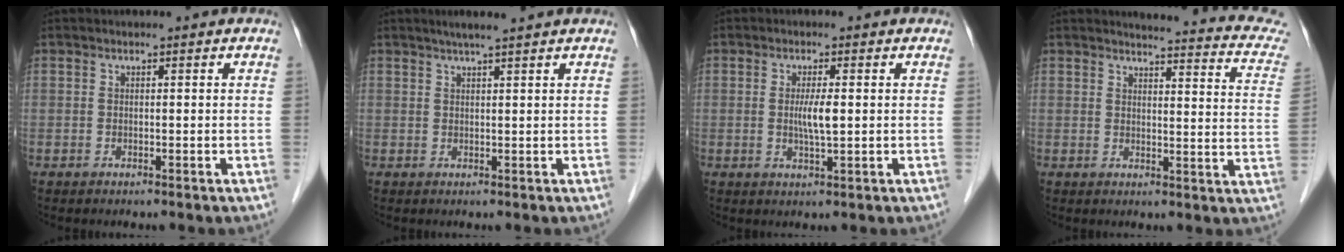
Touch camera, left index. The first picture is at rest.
{"total": 4.0, "force": [3.2, -0.5, 2.4], "torque": [-0.034, 0.015, 0.050]}
{"total": 3.4, "force": [0.1, 0.3, 3.3], "torque": [-0.064, -0.004, 0.003]}
{"total": 15.7, "force": [14.8, 1.7, 5.0], "torque": [-0.038, -0.062, 0.135]}